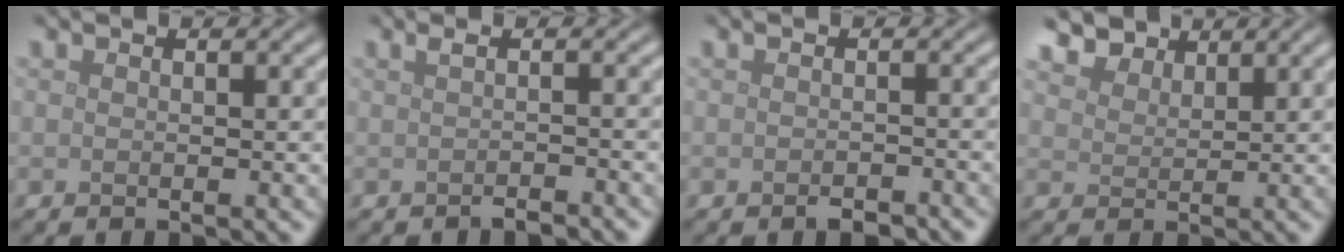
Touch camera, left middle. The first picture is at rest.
{"total": 1.2, "force": [-0.6, 0.3, 1.1], "torque": [-0.017, -0.005, -0.011]}
{"total": 1.6, "force": [-1.0, 0.7, 1.0], "torque": [-0.017, -0.004, -0.017]}
{"total": 4.0, "force": [3.4, 1.7, 0.9], "torque": [-0.034, -0.014, 0.073]}